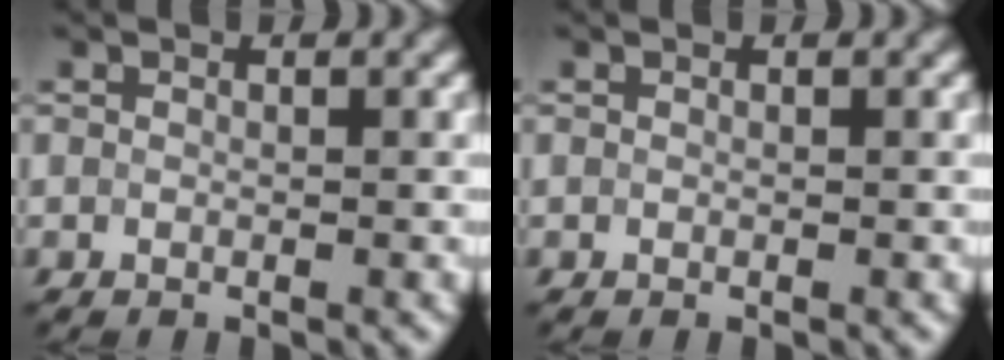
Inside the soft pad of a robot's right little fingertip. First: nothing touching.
{"total": 0.0}